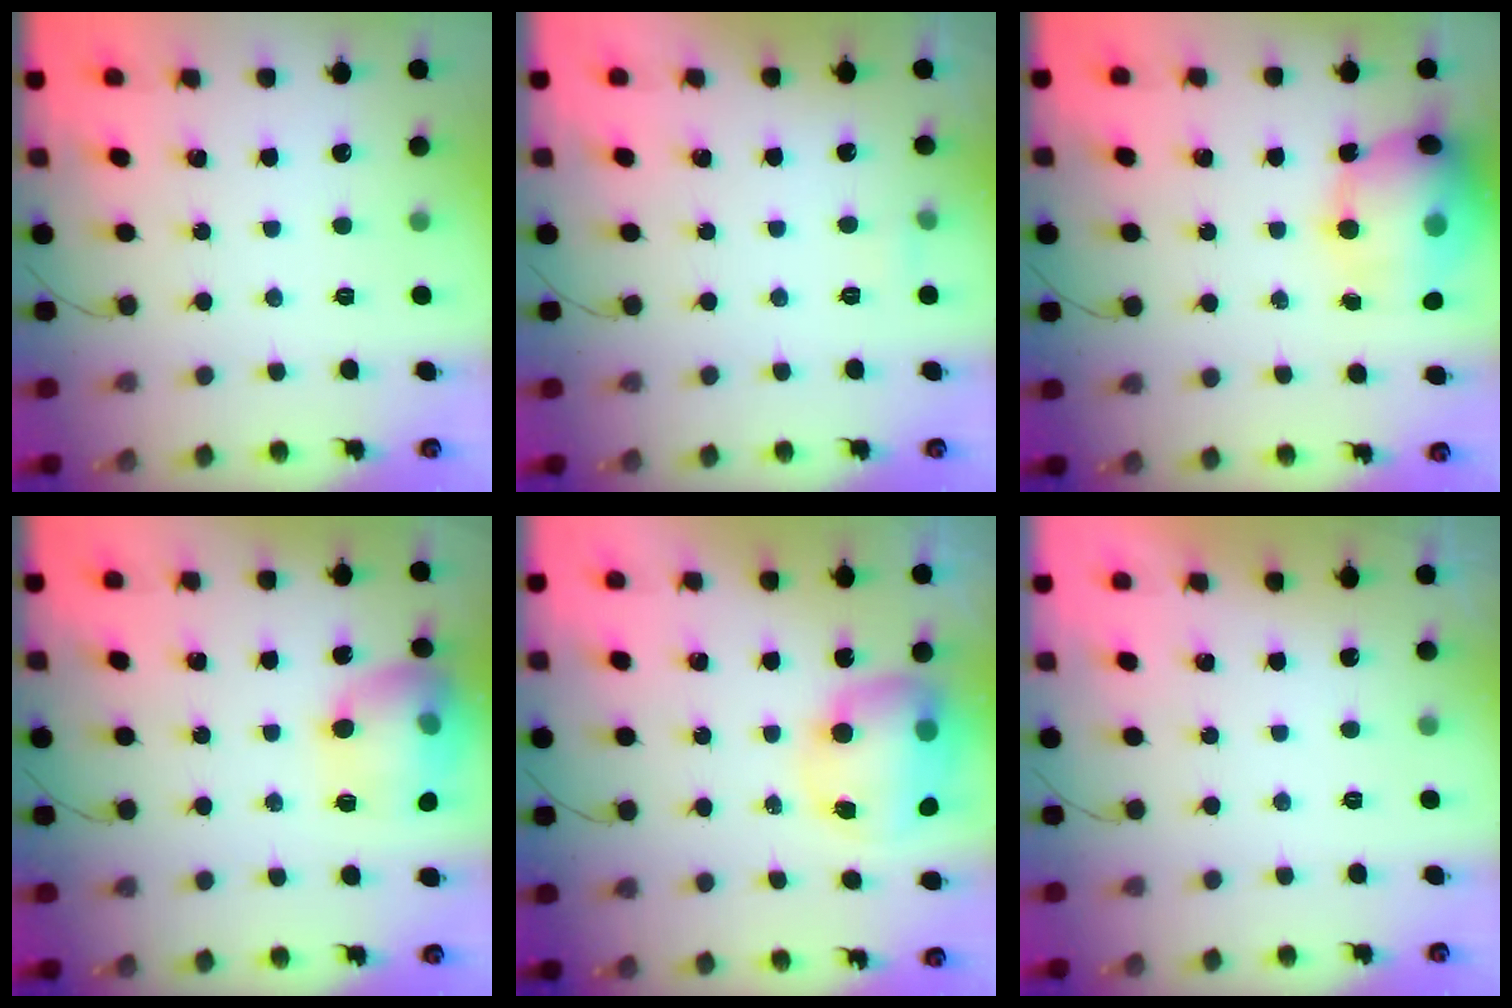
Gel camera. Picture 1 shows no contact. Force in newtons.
{"total": 6.3, "press": 1.7, "slide": 6.1}
{"total": 18.8, "press": 17.6, "slide": 6.4}
{"total": 15.6, "press": 15.5, "slide": 1.2}
{"total": 11.3, "press": 11.0, "slide": 2.8}
{"total": 0.0}